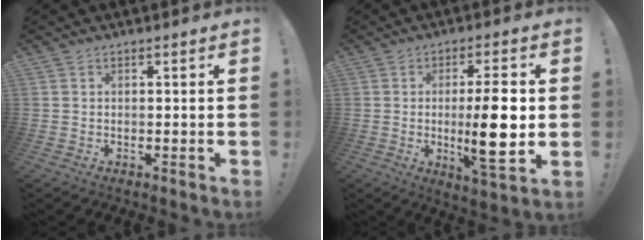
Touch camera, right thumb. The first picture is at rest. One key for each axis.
{"total": 13.1, "fx": -0.3, "fy": 2.3, "fz": 12.9, "tx": -0.208, "ty": -0.015, "tz": -0.016}